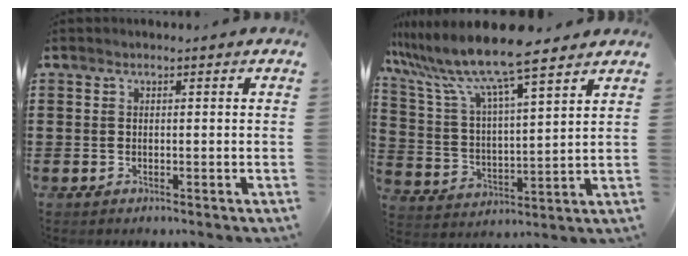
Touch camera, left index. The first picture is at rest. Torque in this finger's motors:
{"motor_torque": [2.14, 0.00, 1.05, 0.21]}